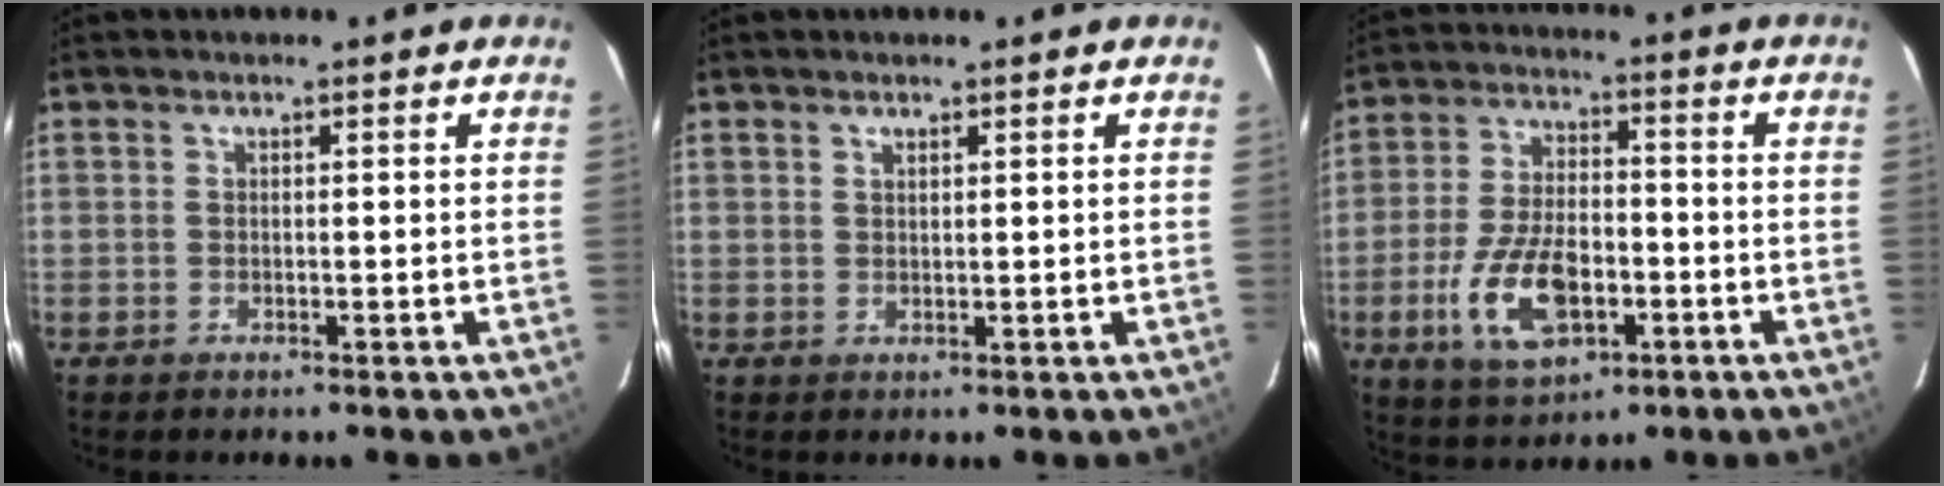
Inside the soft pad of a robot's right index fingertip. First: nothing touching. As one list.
[{"total": 0.7, "force": [0.6, 0.2, 0.1], "torque": [-0.002, 0.000, 0.012]}, {"total": 13.6, "force": [-4.9, 7.0, 10.7], "torque": [-0.223, -0.002, -0.080]}]